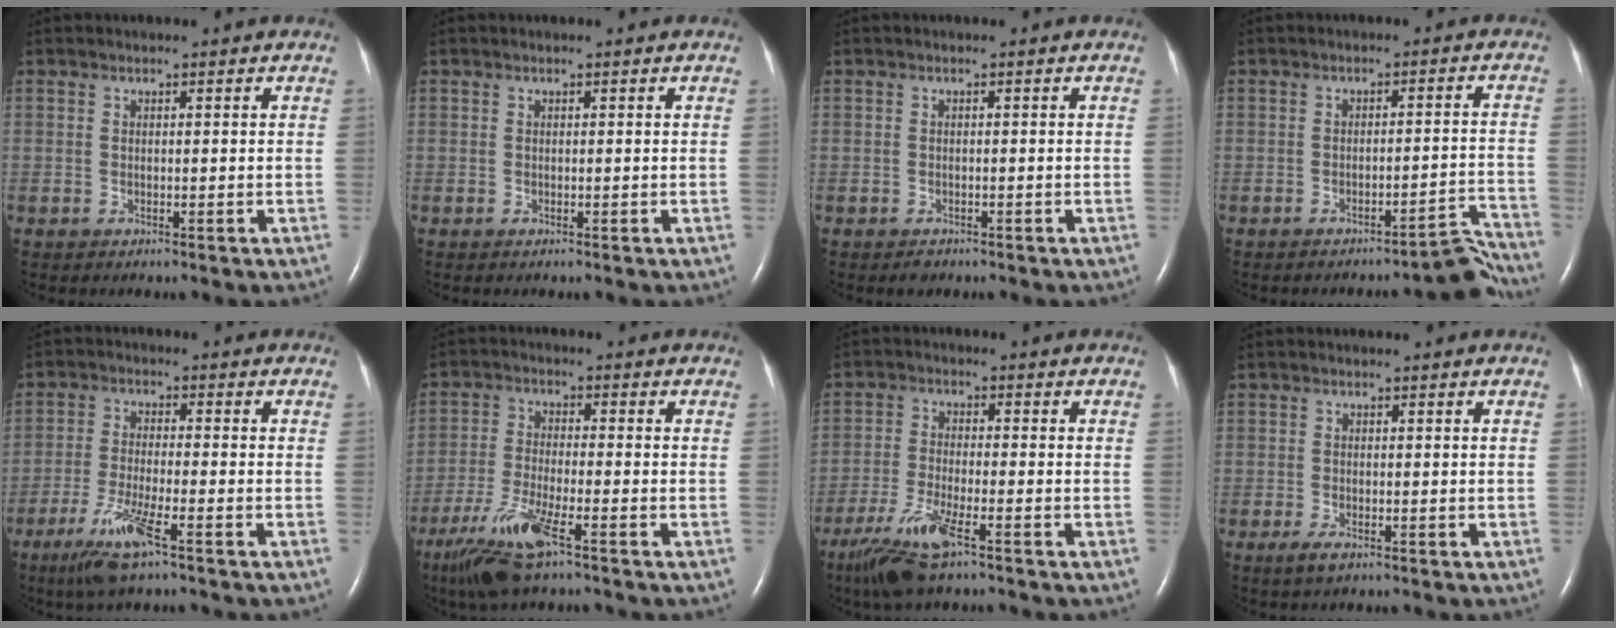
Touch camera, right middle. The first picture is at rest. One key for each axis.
{"total": 0.0}
{"total": 0.9, "fx": -0.7, "fy": 0.4, "fz": 0.2, "tx": -0.007, "ty": -0.001, "tz": -0.009}
{"total": 5.7, "fx": -5.5, "fy": 0.1, "fz": 1.6, "tx": 0.013, "ty": 0.032, "tz": -0.073}
{"total": 7.8, "fx": -4.7, "fy": 0.2, "fz": 6.2, "tx": -0.134, "ty": -0.020, "tz": -0.088}
{"total": 9.3, "fx": -5.9, "fy": 0.9, "fz": 7.2, "tx": -0.158, "ty": -0.027, "tz": -0.110}
{"total": 8.3, "fx": -5.4, "fy": 1.0, "fz": 6.2, "tx": -0.138, "ty": -0.023, "tz": -0.100}
{"total": 2.1, "fx": -1.3, "fy": 0.7, "fz": 1.6, "tx": -0.040, "ty": -0.005, "tz": -0.023}